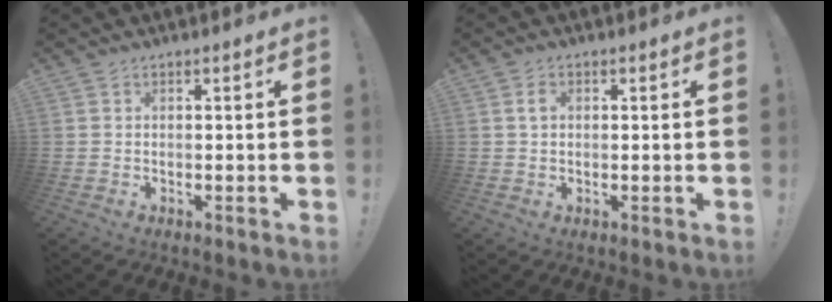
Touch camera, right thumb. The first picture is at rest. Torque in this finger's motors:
{"motor_torque": [-0.15, 0.44, 0.05, -0.08, 0.15]}